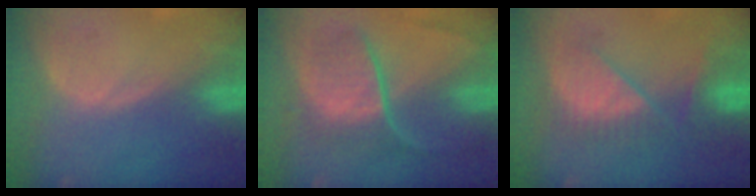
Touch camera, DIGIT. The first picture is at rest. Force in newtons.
{"total": 9.3, "press": 7.7, "slide": 5.2}
{"total": 7.7, "press": 7.7, "slide": 0.6}